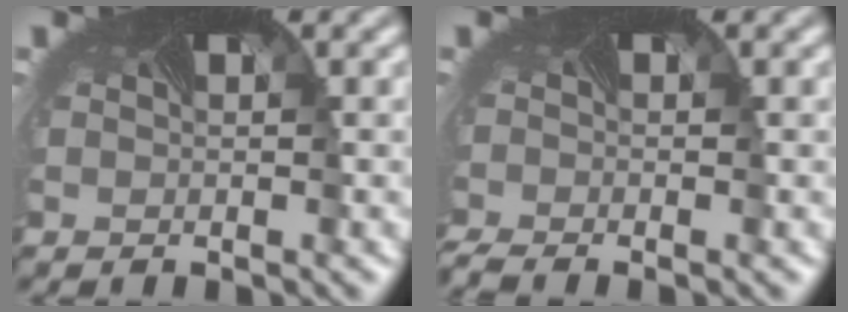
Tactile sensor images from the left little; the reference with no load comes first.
{"total": 2.4, "force": [-2.1, 0.3, 1.0], "torque": [-0.030, -0.017, -0.043]}